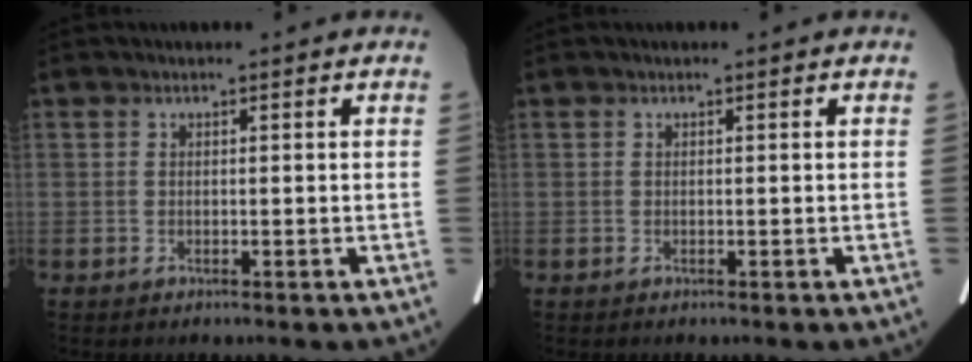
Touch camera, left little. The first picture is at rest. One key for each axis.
{"total": 0.0}